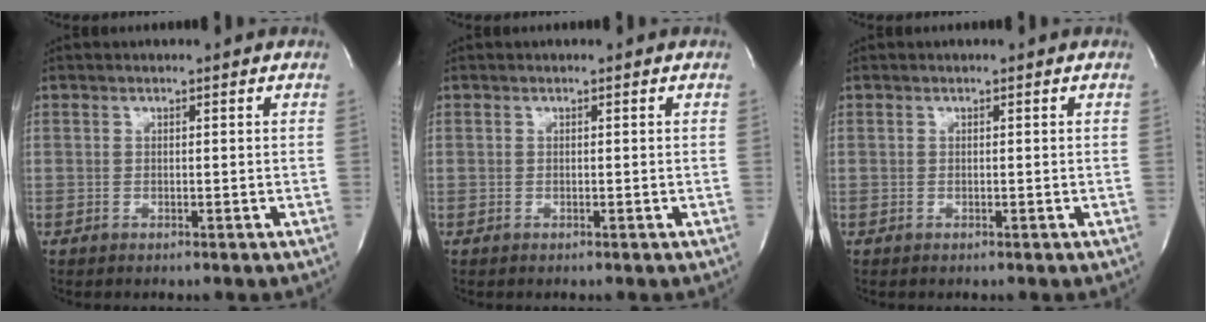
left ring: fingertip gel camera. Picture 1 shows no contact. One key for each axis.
{"total": 0.0}
{"total": 0.0}